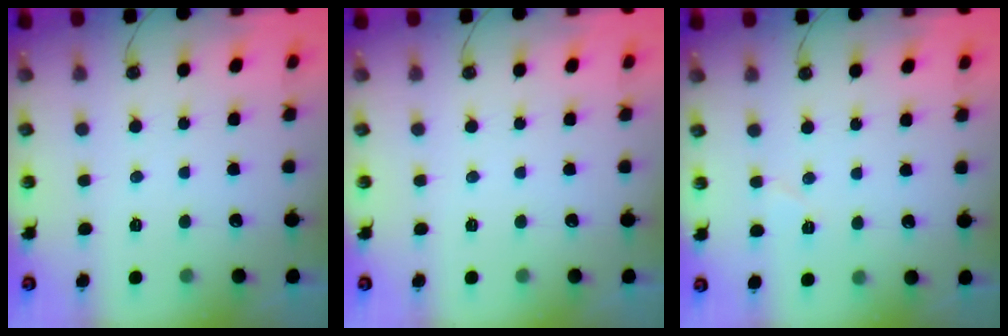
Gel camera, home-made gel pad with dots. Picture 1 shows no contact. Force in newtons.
{"total": 0.0}
{"total": 4.5, "press": 4.1, "slide": 1.9}